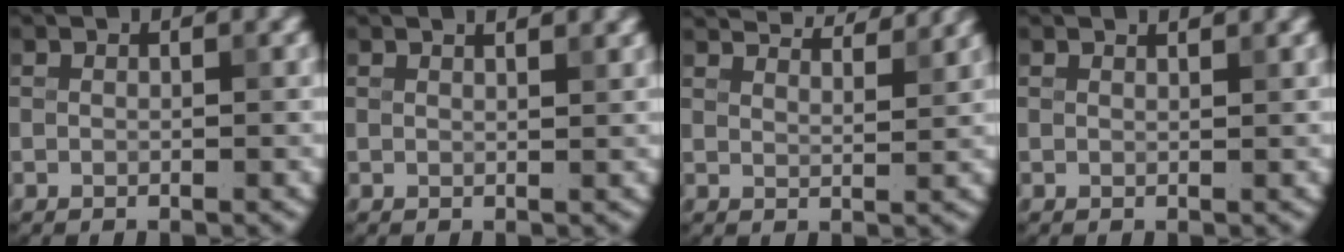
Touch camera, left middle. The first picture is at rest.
{"total": 1.2, "force": [1.1, 0.1, 0.5], "torque": [-0.007, 0.005, 0.023]}
{"total": 5.6, "force": [5.3, 0.6, 1.8], "torque": [-0.030, 0.009, 0.068]}
{"total": 0.6, "force": [0.6, 0.0, 0.1], "torque": [-0.003, 0.004, 0.015]}